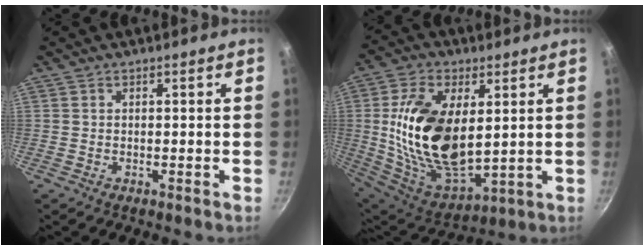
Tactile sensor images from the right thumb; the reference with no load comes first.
{"total": 22.3, "force": [2.7, 11.9, 18.7], "torque": [-0.342, -0.022, 0.064]}